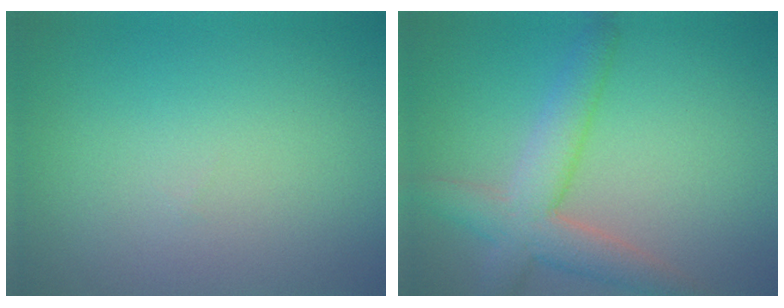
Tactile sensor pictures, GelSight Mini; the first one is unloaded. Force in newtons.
{"total": 4.9, "press": 4.9, "slide": 0.3}